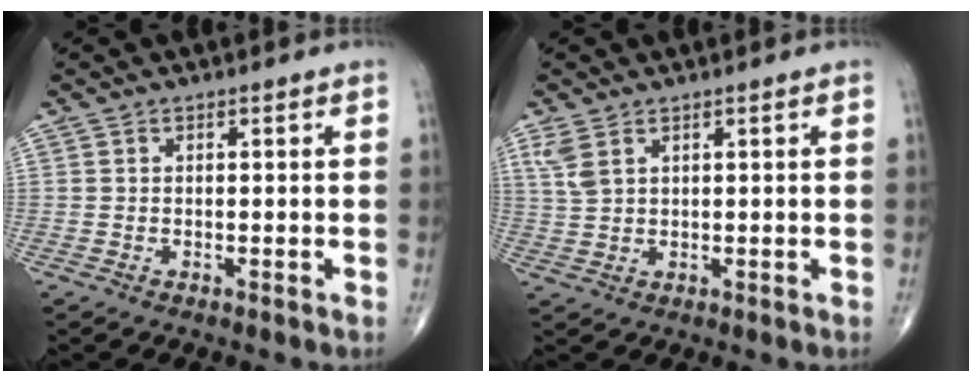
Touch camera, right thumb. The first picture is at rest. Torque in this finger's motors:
{"motor_torque": [-0.62, 0.48, 0.61, 0.54, 0.01]}